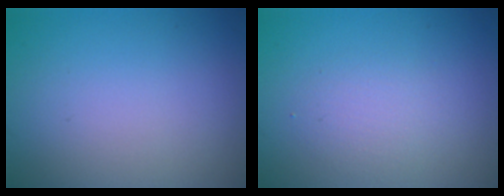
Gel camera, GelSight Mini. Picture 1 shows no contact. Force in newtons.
{"total": 1.9, "press": 1.9, "slide": 0.1}